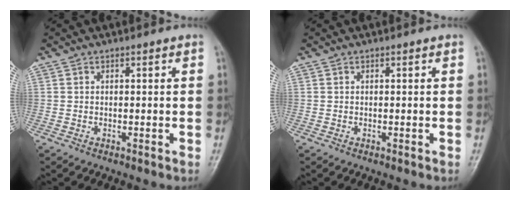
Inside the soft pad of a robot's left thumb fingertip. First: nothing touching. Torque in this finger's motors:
{"motor_torque": [0.00, 0.00, -0.02, -0.01, 0.00]}